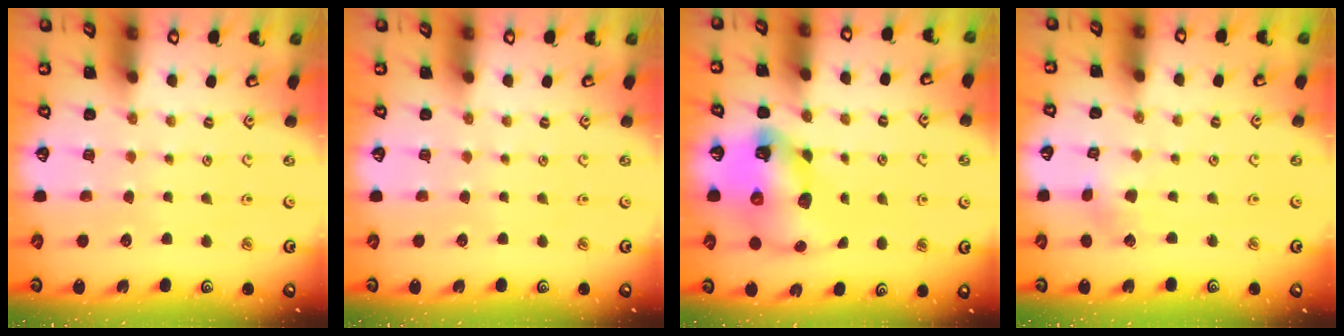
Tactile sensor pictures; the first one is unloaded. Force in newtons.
{"total": 0.0}
{"total": 11.8, "press": 11.7, "slide": 1.8}
{"total": 1.9, "press": 1.9, "slide": 0.2}